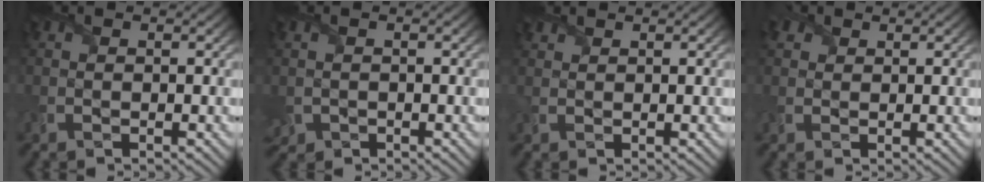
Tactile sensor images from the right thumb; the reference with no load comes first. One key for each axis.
{"total": 1.9, "fx": -0.8, "fy": 1.6, "fz": 0.6, "tx": -0.026, "ty": -0.016, "tz": -0.020}
{"total": 1.1, "fx": 1.1, "fy": 0.3, "fz": 0.2, "tx": -0.010, "ty": 0.004, "tz": 0.029}
{"total": 1.8, "fx": 1.1, "fy": 1.4, "fz": 0.5, "tx": -0.015, "ty": 0.005, "tz": 0.021}